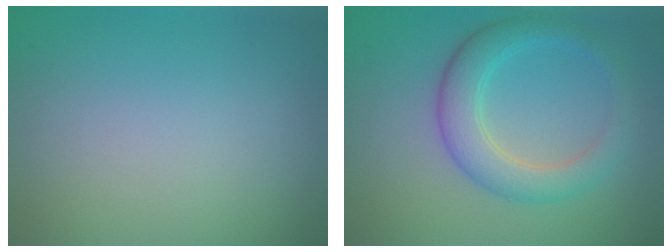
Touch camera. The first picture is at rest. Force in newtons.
{"total": 4.4, "press": 4.4, "slide": 0.1}